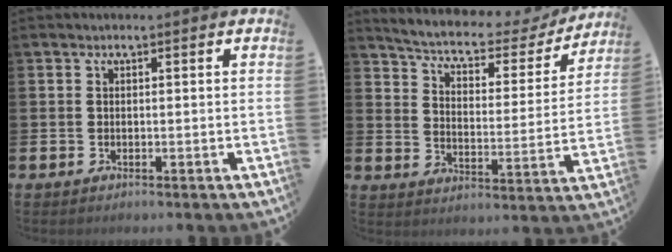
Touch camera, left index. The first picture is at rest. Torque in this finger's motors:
{"motor_torque": [0.90, -1.24, 0.45, 0.03]}